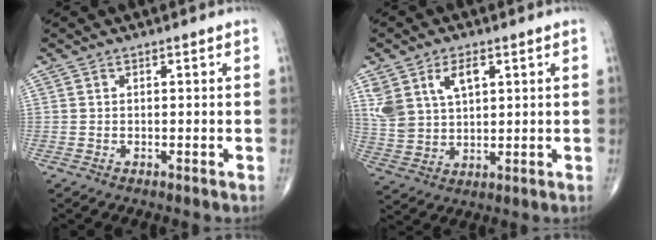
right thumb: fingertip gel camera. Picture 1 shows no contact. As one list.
[{"total": 9.3, "force": [3.9, 5.6, 6.4], "torque": [-0.118, -0.008, 0.085]}]